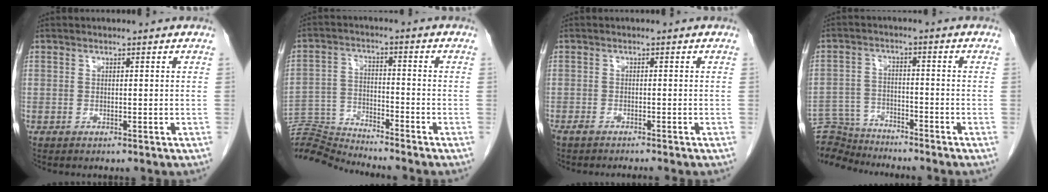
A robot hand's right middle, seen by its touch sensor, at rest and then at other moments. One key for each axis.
{"total": 10.1, "fx": -10.0, "fy": -1.6, "fz": 0.0, "tx": -0.003, "ty": 0.010, "tz": -0.190}
{"total": 3.3, "fx": -2.9, "fy": 0.3, "fz": 1.6, "tx": -0.024, "ty": -0.007, "tz": -0.041}
{"total": 9.0, "fx": -9.0, "fy": 1.0, "fz": 0.2, "tx": -0.010, "ty": 0.007, "tz": -0.164}